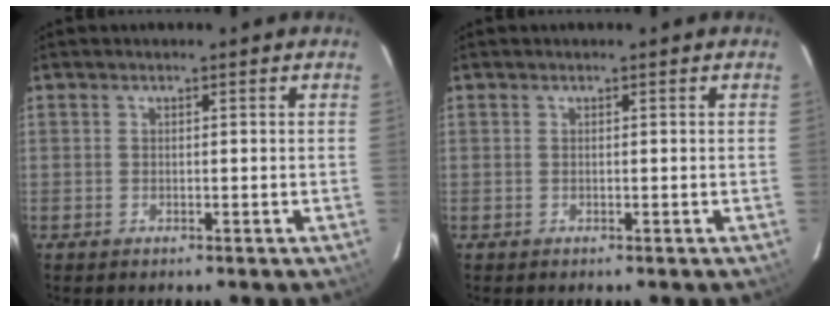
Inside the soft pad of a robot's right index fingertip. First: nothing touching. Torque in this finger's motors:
{"motor_torque": [0.00, 0.00, 0.00, 0.00]}